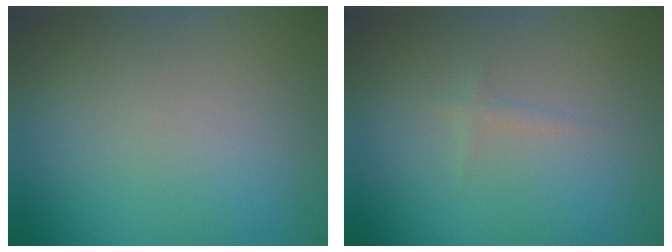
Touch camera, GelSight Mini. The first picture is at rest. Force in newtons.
{"total": 0.7, "press": 0.6, "slide": 0.1}